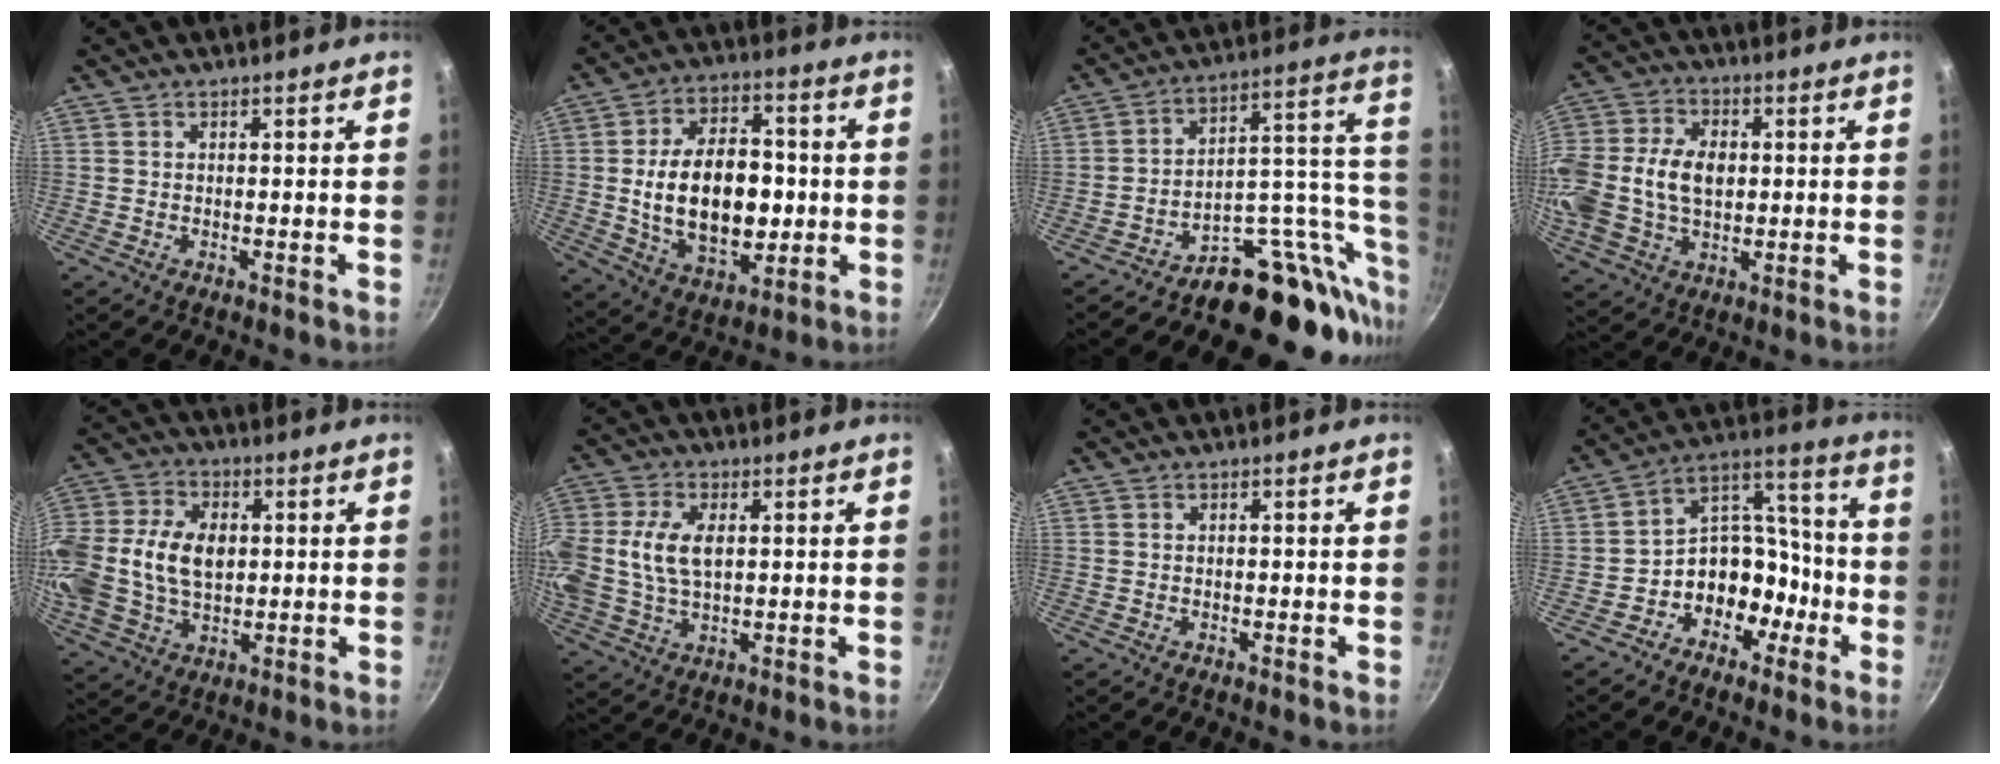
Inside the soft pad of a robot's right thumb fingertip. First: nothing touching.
{"total": 19.1, "force": [-0.8, 11.9, 14.9], "torque": [-0.219, 0.011, -0.003]}
{"total": 22.5, "force": [-9.2, 13.9, 15.1], "torque": [-0.127, 0.067, -0.145]}
{"total": 18.8, "force": [0.5, 13.4, 13.2], "torque": [-0.284, 0.030, 0.006]}
{"total": 21.2, "force": [1.5, 15.1, 14.9], "torque": [-0.322, 0.027, 0.025]}
{"total": 12.4, "force": [1.6, 7.7, 9.6], "torque": [-0.201, 0.015, 0.024]}
{"total": 0.0}
{"total": 12.6, "force": [-5.4, 9.5, 6.2], "torque": [-0.037, 0.089, -0.090]}